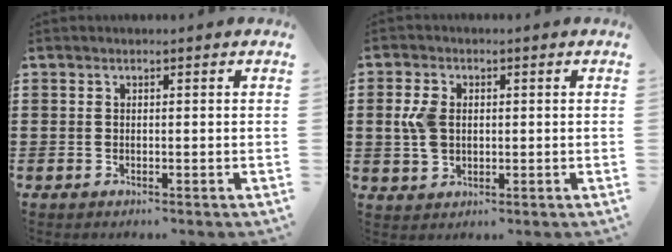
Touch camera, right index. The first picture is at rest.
{"total": 4.5, "force": [0.5, 3.1, 3.3], "torque": [-0.093, 0.004, 0.001]}